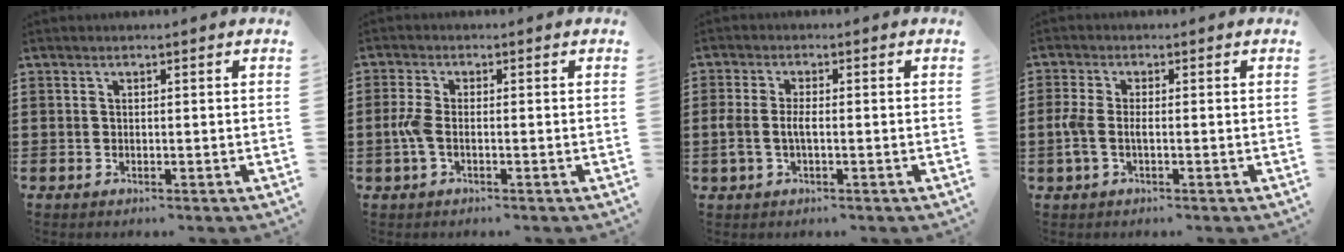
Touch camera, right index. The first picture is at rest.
{"total": 3.3, "force": [-0.8, 1.3, 2.9], "torque": [-0.081, -0.007, -0.023]}
{"total": 2.7, "force": [-0.6, 1.0, 2.5], "torque": [-0.060, -0.002, -0.016]}
{"total": 2.6, "force": [-0.7, 1.0, 2.3], "torque": [-0.063, -0.005, -0.020]}